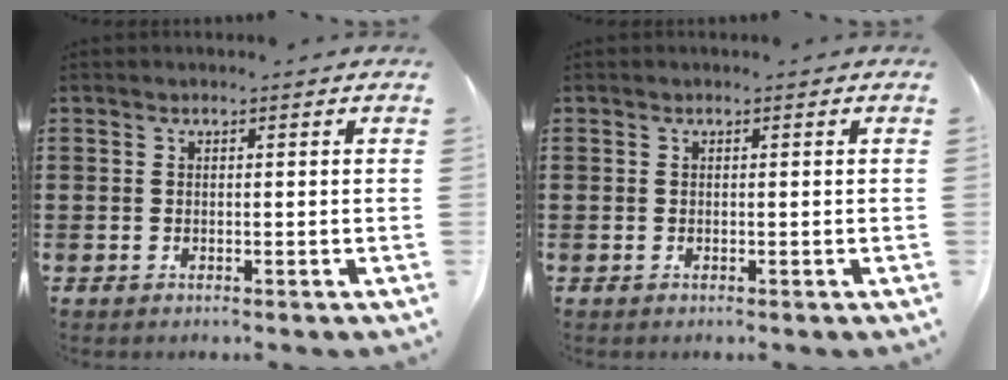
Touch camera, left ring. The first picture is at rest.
{"total": 0.0}